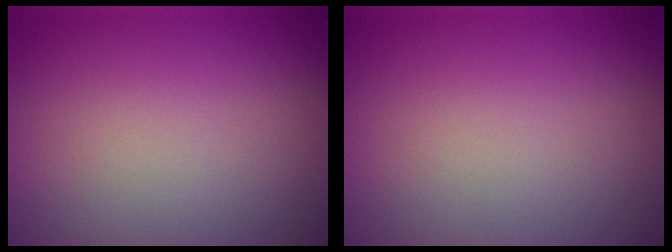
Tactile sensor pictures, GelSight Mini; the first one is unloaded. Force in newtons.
{"total": 0.0}